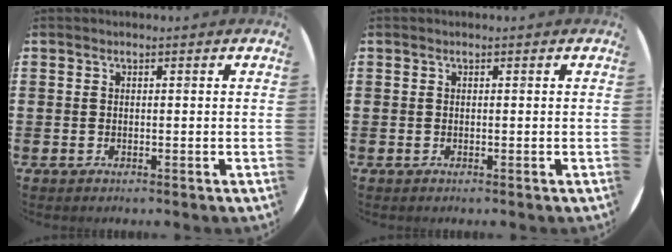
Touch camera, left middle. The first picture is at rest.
{"total": 0.0}